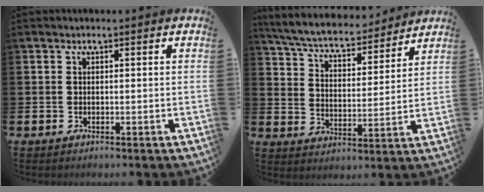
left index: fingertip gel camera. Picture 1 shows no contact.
{"total": 6.5, "force": [6.1, 1.3, 1.7], "torque": [-0.063, -0.046, 0.104]}